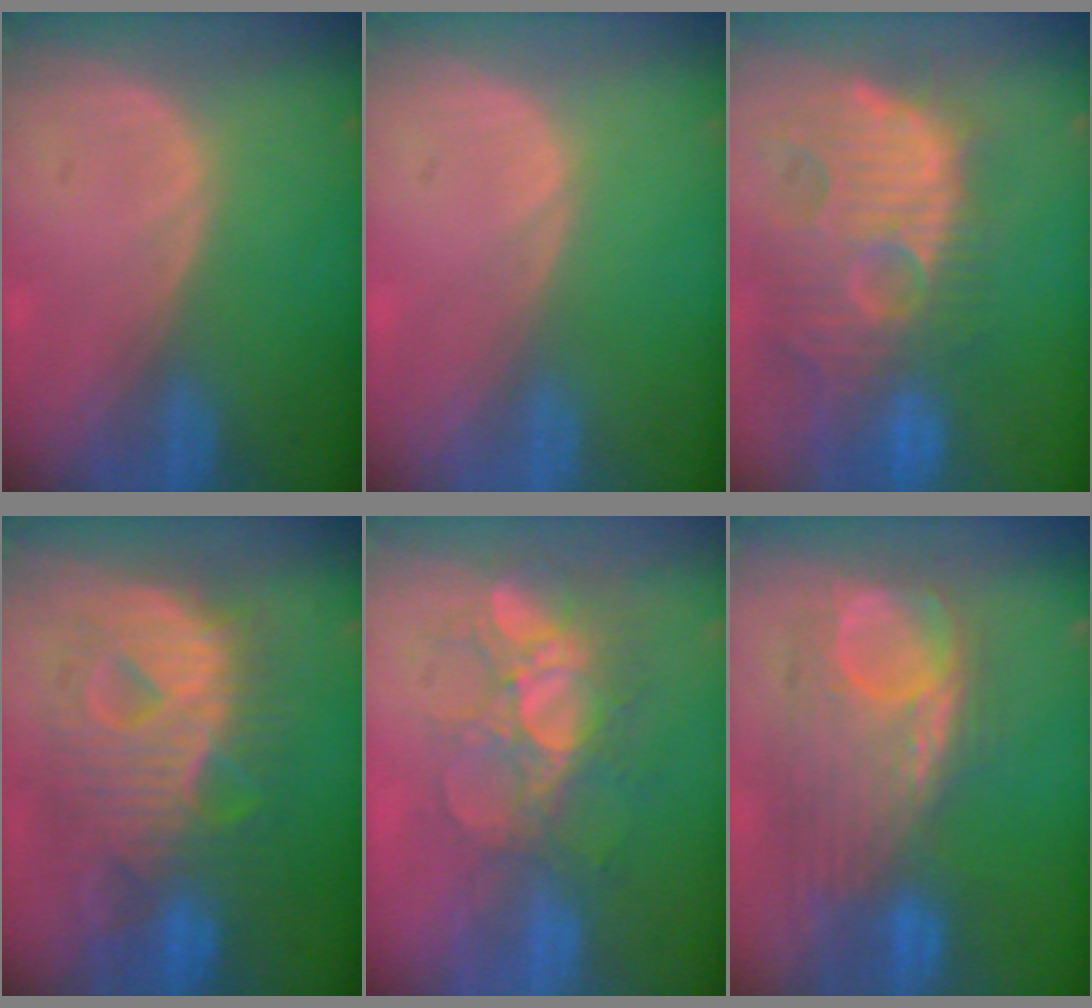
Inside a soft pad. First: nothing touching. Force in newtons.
{"total": 0.0}
{"total": 14.1, "press": 12.4, "slide": 6.7}
{"total": 12.7, "press": 12.6, "slide": 1.2}
{"total": 9.8, "press": 8.6, "slide": 4.8}
{"total": 10.4, "press": 9.9, "slide": 3.0}